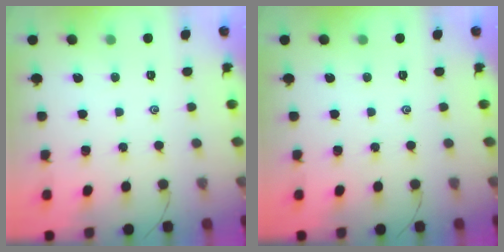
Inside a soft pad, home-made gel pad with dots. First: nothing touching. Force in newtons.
{"total": 0.0}